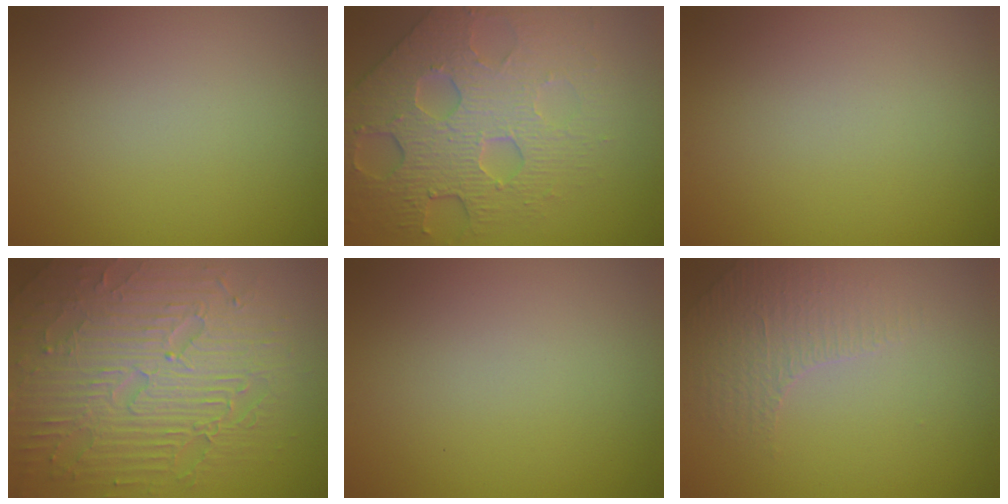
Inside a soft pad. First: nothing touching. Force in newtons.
{"total": 7.4, "press": 5.6, "slide": 4.9}
{"total": 0.0}
{"total": 8.8, "press": 6.2, "slide": 6.1}
{"total": 0.0}
{"total": 1.5, "press": 1.2, "slide": 0.8}